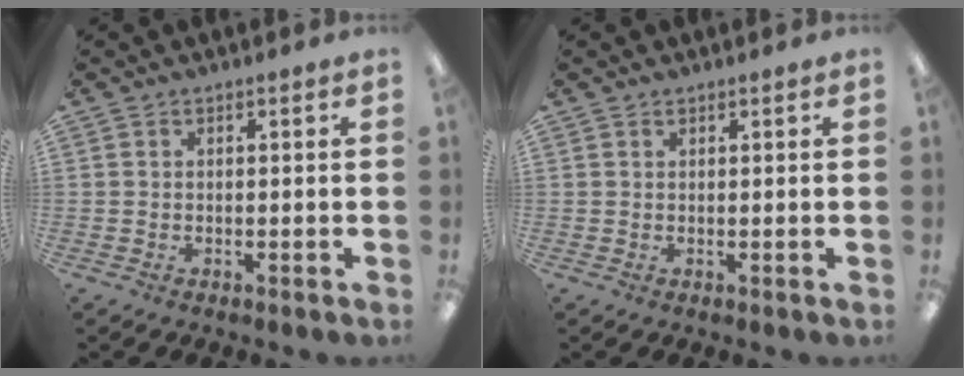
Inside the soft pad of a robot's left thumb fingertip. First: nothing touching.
{"total": 0.6, "force": [0.5, 0.2, 0.1], "torque": [-0.003, 0.002, 0.009]}